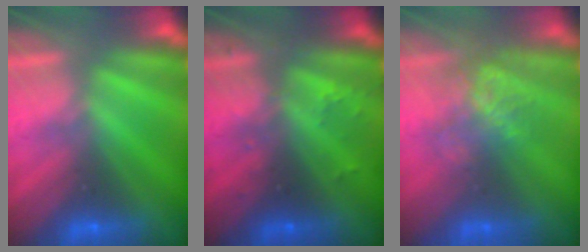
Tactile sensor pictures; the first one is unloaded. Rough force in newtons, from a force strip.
{"total": 2.4}
{"total": 4.5}